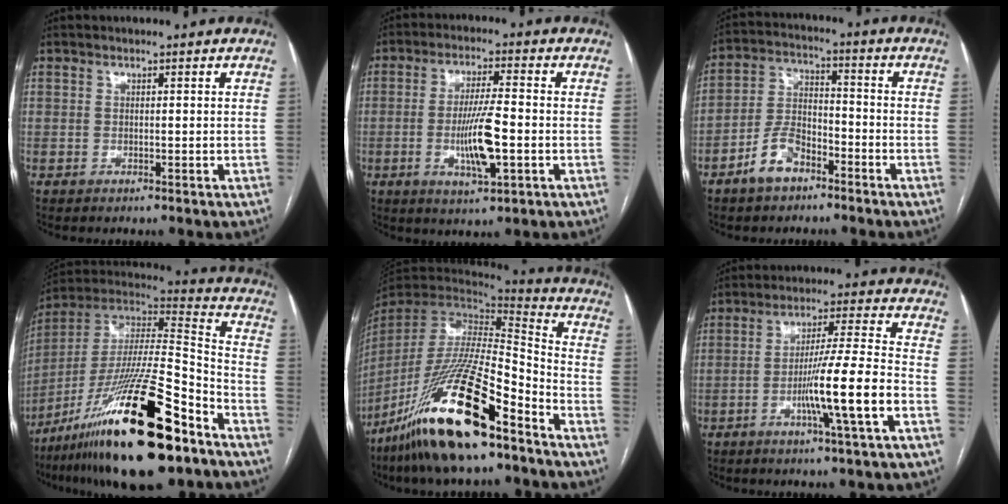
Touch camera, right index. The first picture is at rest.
{"total": 8.8, "force": [-2.0, 1.3, 8.5], "torque": [-0.159, -0.006, -0.035]}
{"total": 7.7, "force": [-4.9, 3.8, 4.6], "torque": [-0.104, 0.016, -0.093]}
{"total": 30.1, "force": [-18.3, 5.2, 23.3], "torque": [-0.406, -0.027, -0.315]}
{"total": 24.5, "force": [-16.0, 4.0, 18.2], "torque": [-0.360, -0.052, -0.293]}
{"total": 11.6, "force": [-4.1, -1.2, 10.8], "torque": [-0.187, -0.002, -0.071]}